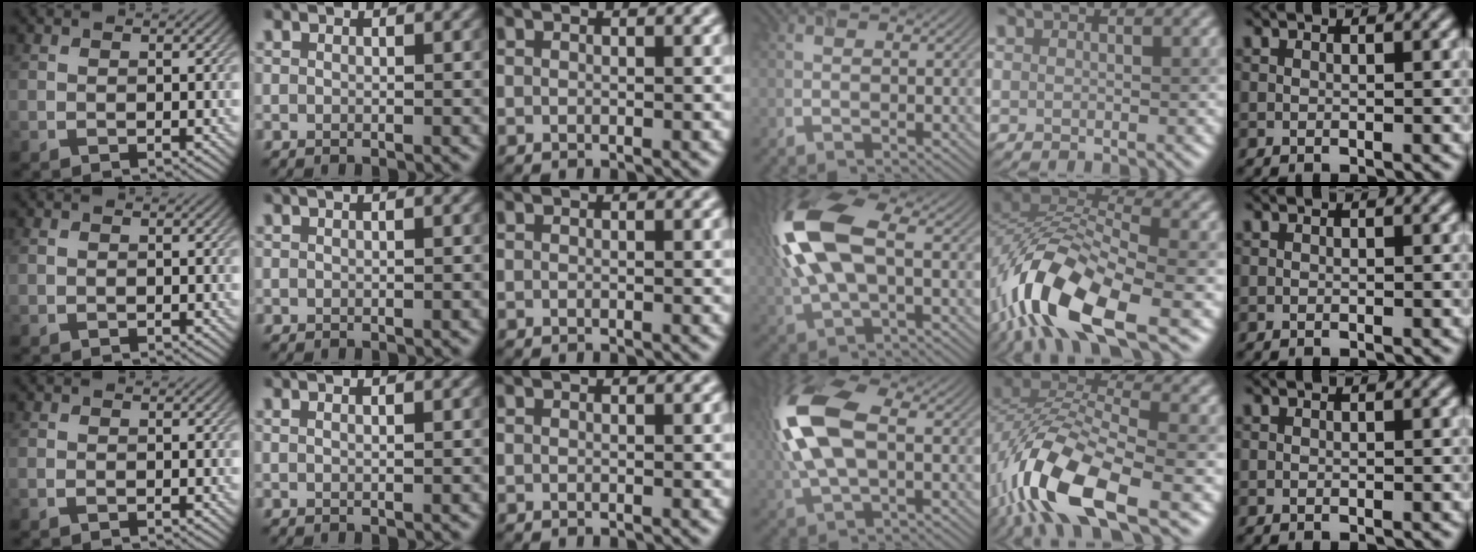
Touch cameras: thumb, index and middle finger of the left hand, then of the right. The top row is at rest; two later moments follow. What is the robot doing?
{"motion": "extract", "object": "airpods case & airpods"}